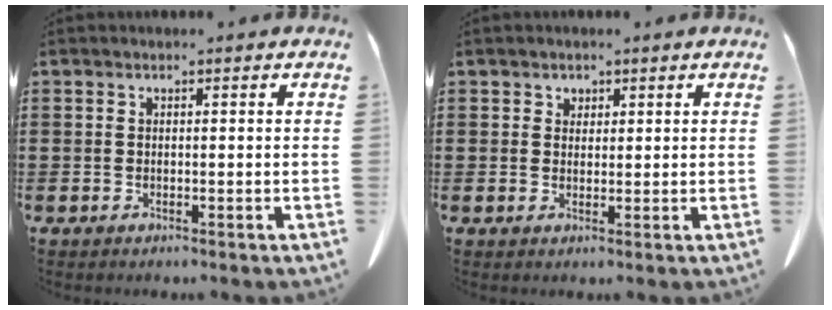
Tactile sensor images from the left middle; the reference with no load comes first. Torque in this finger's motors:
{"motor_torque": [-0.73, 0.58, -0.03, -0.02]}